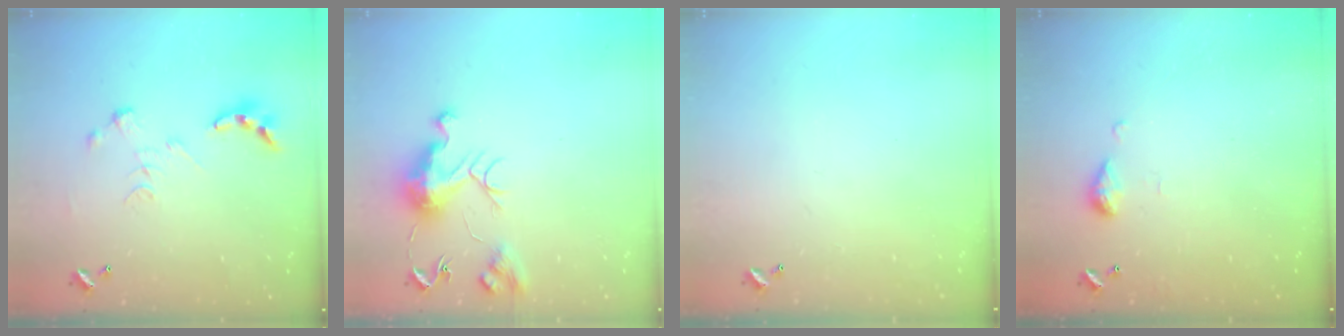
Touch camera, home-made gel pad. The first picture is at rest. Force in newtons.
{"total": 10.1, "press": 10.0, "slide": 0.8}
{"total": 0.0}
{"total": 5.6, "press": 5.5, "slide": 0.7}